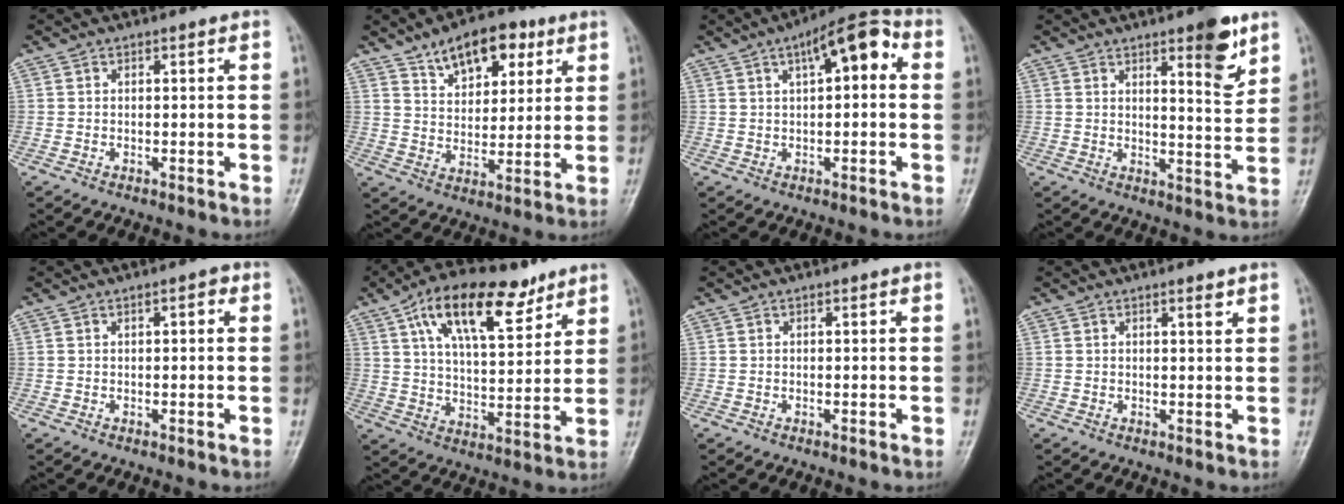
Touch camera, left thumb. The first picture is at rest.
{"total": 11.7, "force": [6.6, 6.5, 7.1], "torque": [-0.075, -0.029, 0.107]}
{"total": 9.9, "force": [2.9, 3.9, 8.6], "torque": [-0.110, 0.028, 0.032]}
{"total": 8.3, "force": [4.9, 2.1, 6.4], "torque": [-0.074, -0.034, 0.067]}
{"total": 1.5, "force": [0.5, 0.6, 1.3], "torque": [-0.016, 0.003, 0.005]}
{"total": 17.1, "force": [9.4, 7.7, 12.0], "torque": [-0.167, -0.026, 0.158]}
{"total": 0.0}
{"total": 1.4, "force": [1.0, 0.2, 1.0], "torque": [-0.014, -0.006, 0.016]}